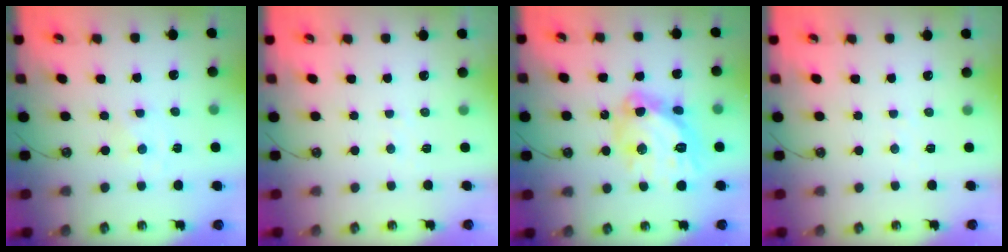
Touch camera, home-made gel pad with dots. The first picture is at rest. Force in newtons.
{"total": 4.0, "press": 4.0, "slide": 0.5}
{"total": 18.3, "press": 18.3, "slide": 1.8}
{"total": 4.0, "press": 4.0, "slide": 0.5}